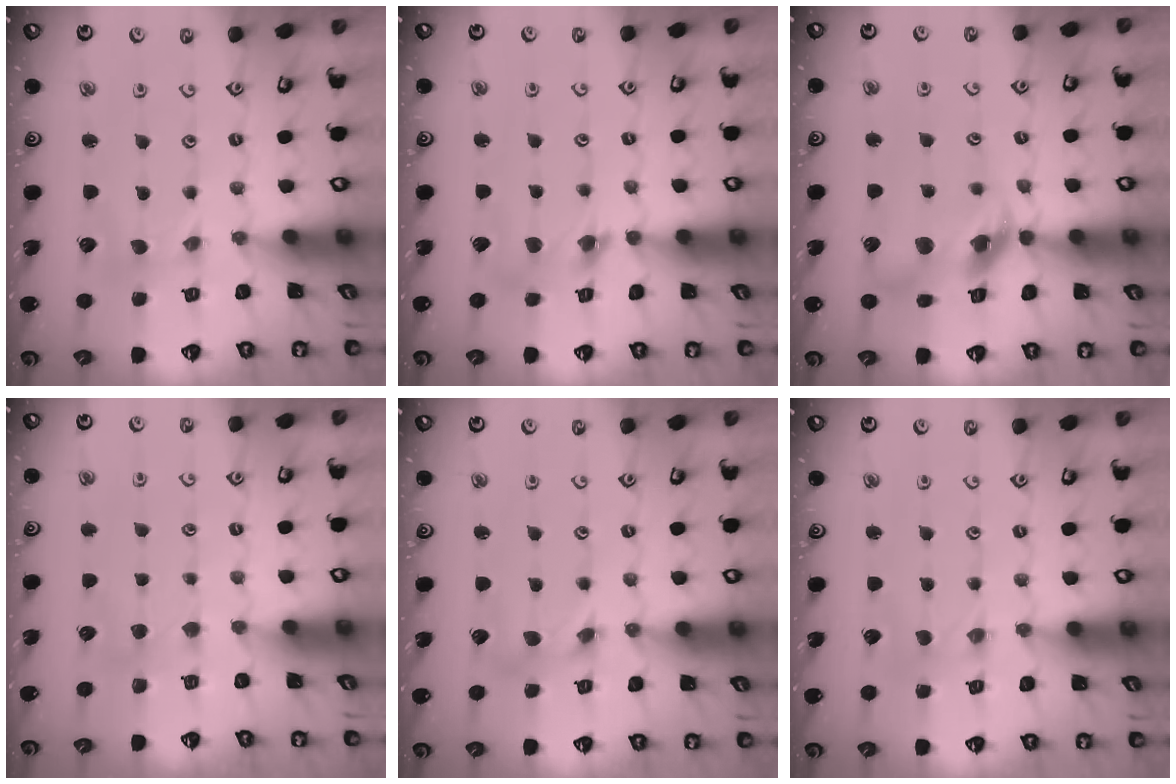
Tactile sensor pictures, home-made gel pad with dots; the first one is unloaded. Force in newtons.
{"total": 6.2, "press": 6.2, "slide": 0.7}
{"total": 13.2, "press": 13.0, "slide": 1.8}
{"total": 2.6, "press": 2.6, "slide": 0.5}
{"total": 2.7, "press": 2.7, "slide": 0.2}
{"total": 0.0}